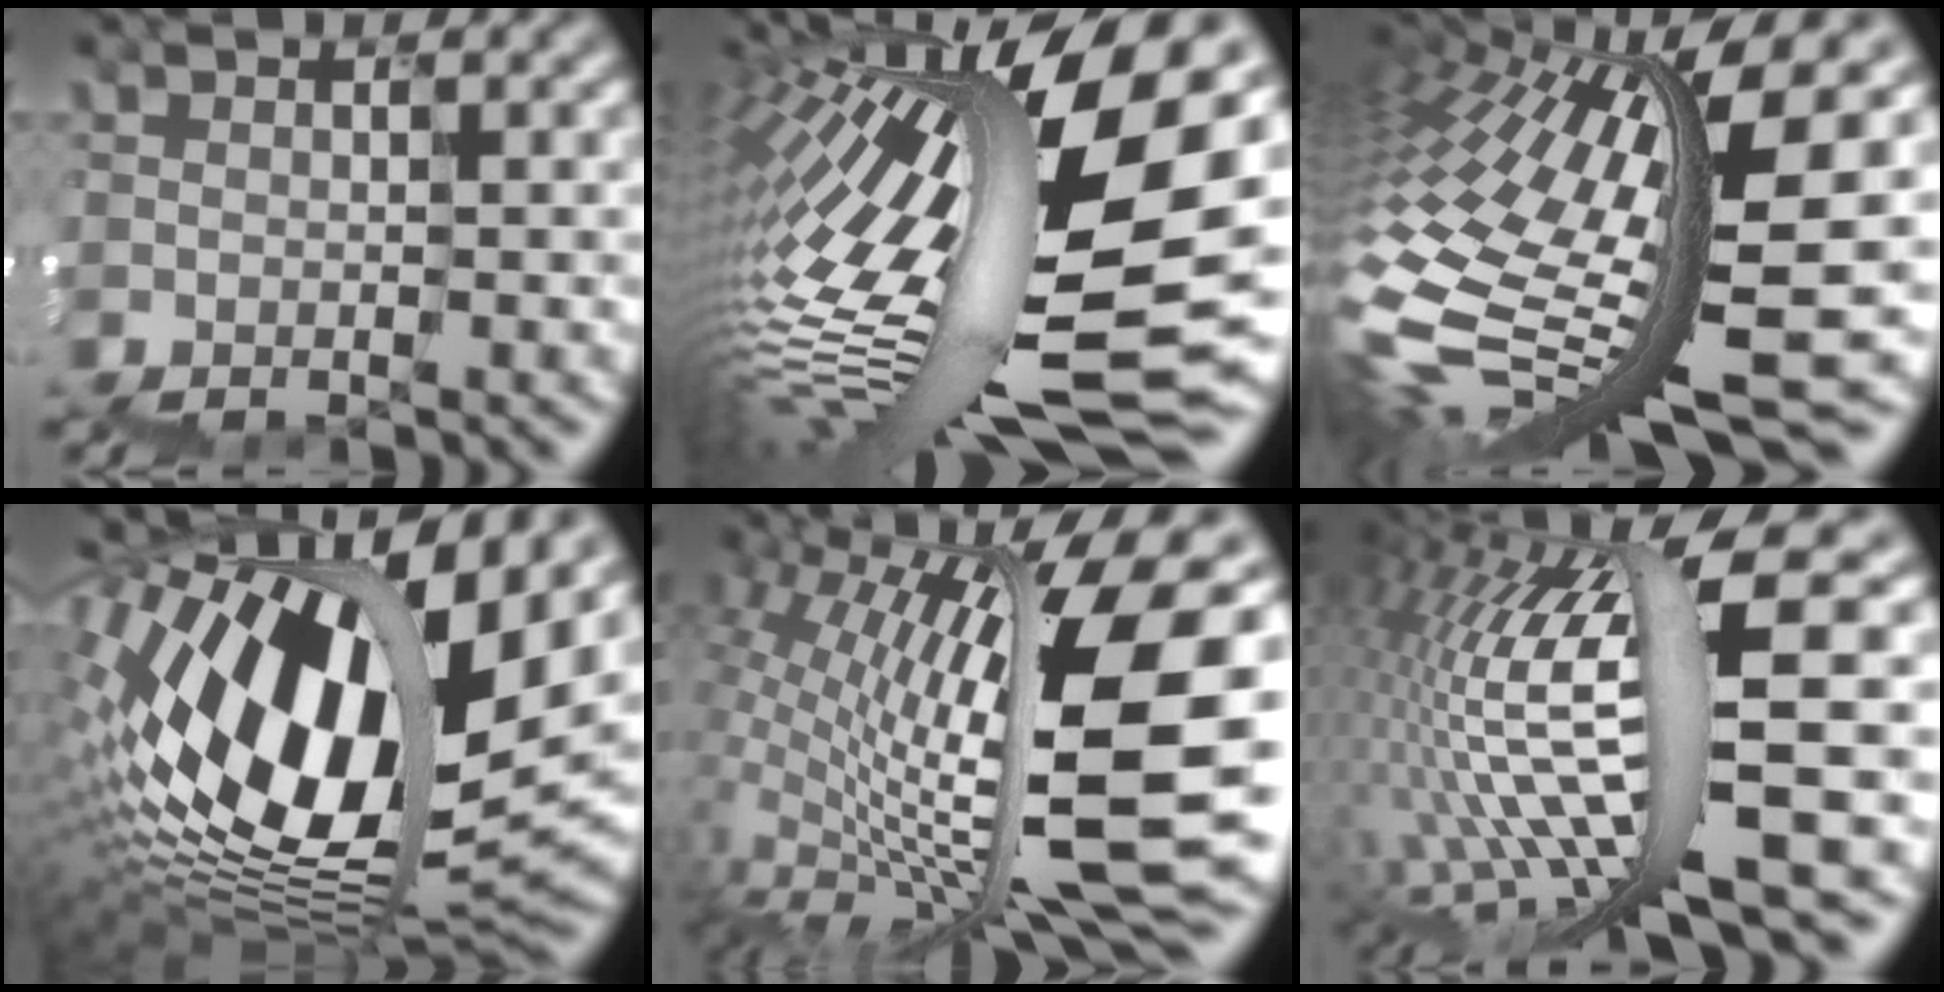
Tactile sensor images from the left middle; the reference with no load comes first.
{"total": 16.9, "force": [-0.6, 5.5, 16.0], "torque": [-0.305, -0.009, -0.021]}
{"total": 13.5, "force": [-0.8, 3.1, 13.1], "torque": [-0.286, -0.011, -0.006]}
{"total": 15.3, "force": [3.2, 7.8, 12.7], "torque": [-0.247, 0.022, 0.043]}
{"total": 13.8, "force": [0.8, 4.2, 13.1], "torque": [-0.254, 0.009, 0.015]}
{"total": 13.0, "force": [-0.2, 2.6, 12.7], "torque": [-0.268, -0.001, 0.011]}